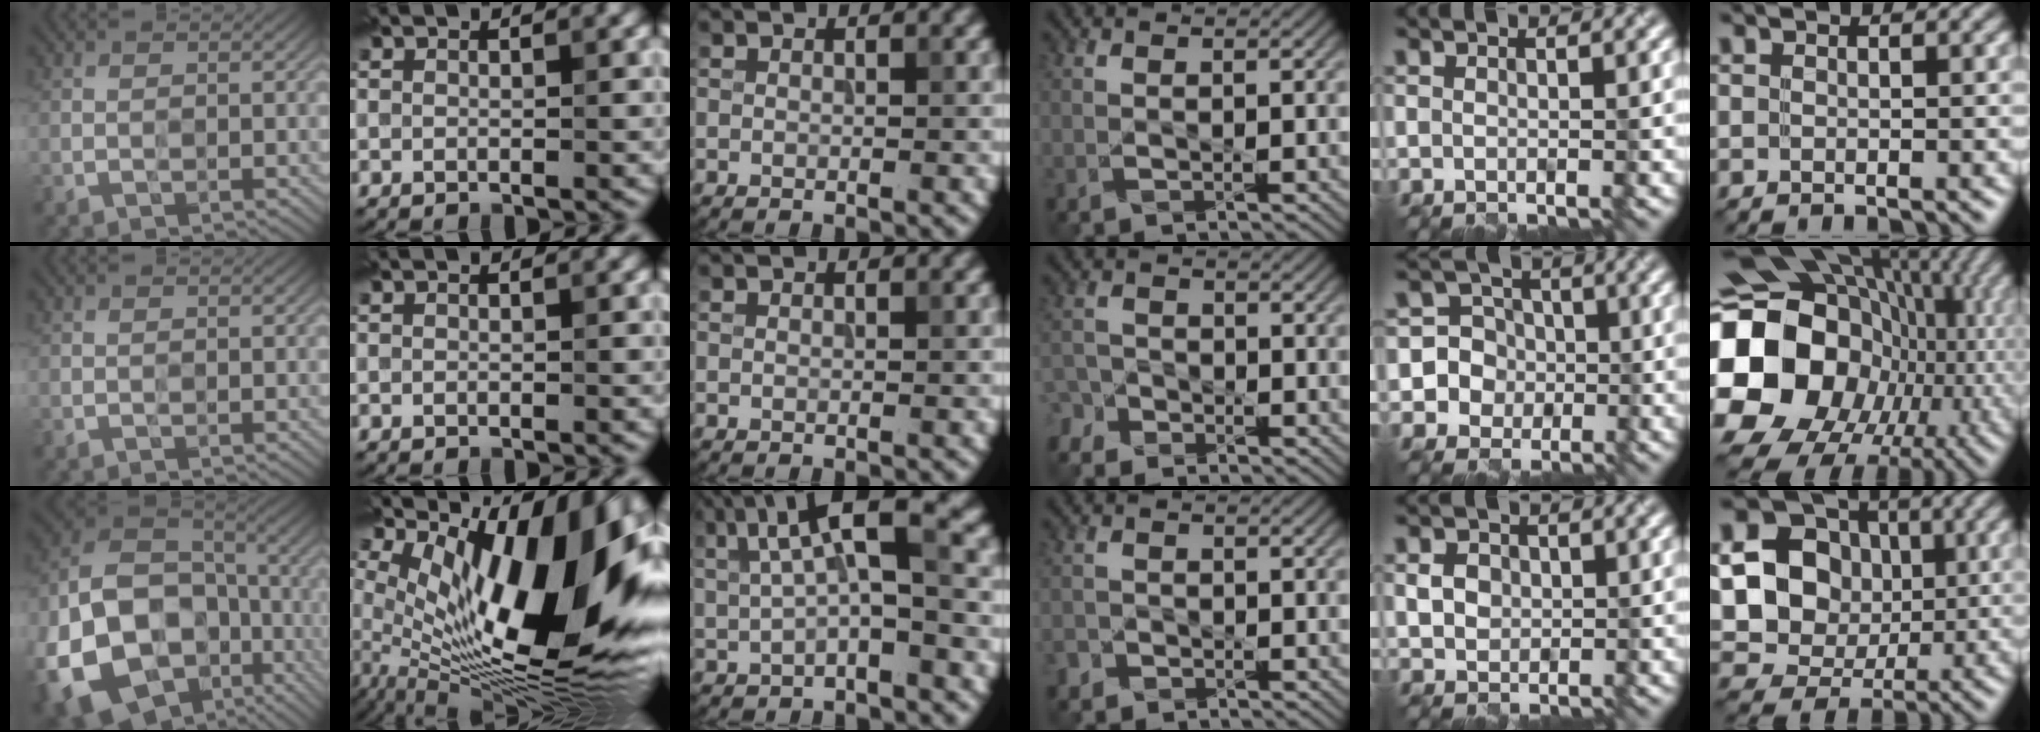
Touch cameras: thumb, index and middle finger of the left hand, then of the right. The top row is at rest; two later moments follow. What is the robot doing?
{"motion": "wipe", "object": "plastic plate"}